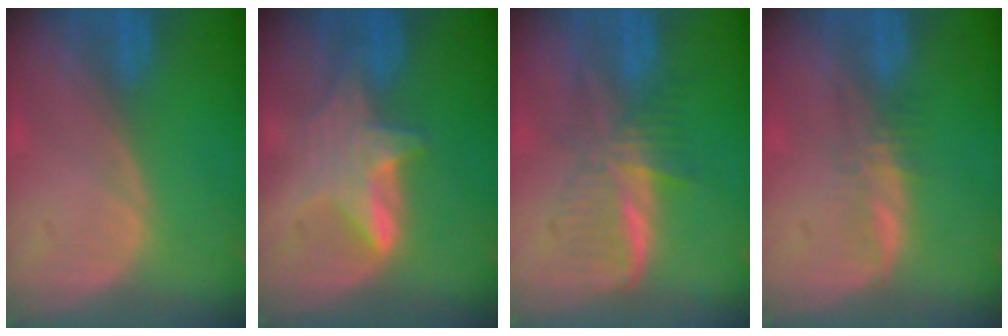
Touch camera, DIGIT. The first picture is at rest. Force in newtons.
{"total": 5.5, "press": 5.5, "slide": 0.2}
{"total": 5.9, "press": 5.9, "slide": 0.8}
{"total": 2.3, "press": 2.2, "slide": 0.6}